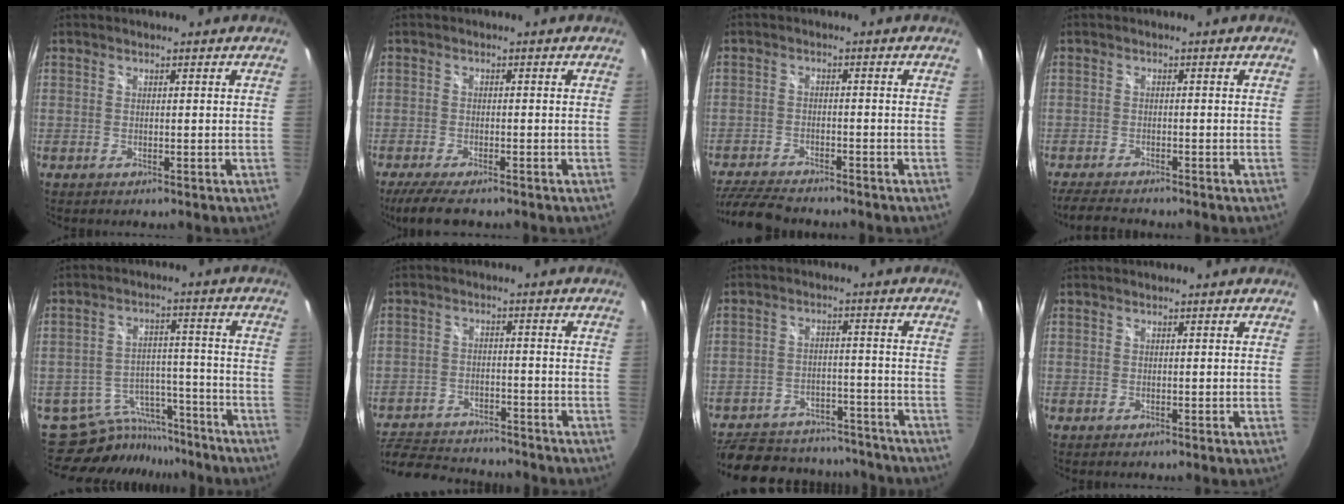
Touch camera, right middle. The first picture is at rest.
{"total": 7.3, "force": [-5.7, 1.5, 4.3], "torque": [-0.097, -0.032, -0.100]}
{"total": 10.1, "force": [-9.1, 2.2, 3.8], "torque": [-0.104, -0.018, -0.158]}
{"total": 5.2, "force": [-4.7, 0.7, 1.9], "torque": [-0.053, -0.017, -0.083]}
{"total": 12.9, "force": [-11.5, 5.5, 1.8], "torque": [-0.048, 0.028, -0.162]}
{"total": 15.9, "force": [-13.6, 5.9, 5.7], "torque": [-0.146, 0.007, -0.205]}
{"total": 24.8, "force": [-20.2, 10.6, 9.7], "torque": [-0.219, 0.012, -0.256]}
{"total": 0.0}